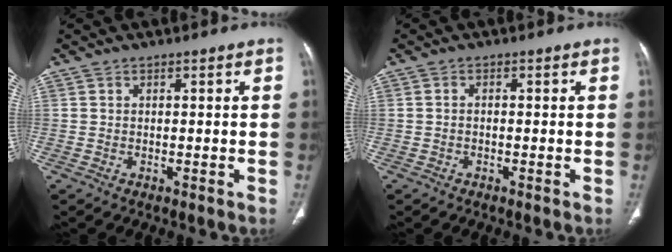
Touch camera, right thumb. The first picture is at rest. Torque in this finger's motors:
{"motor_torque": [-0.73, -0.15, -0.58, 0.20, -0.02]}